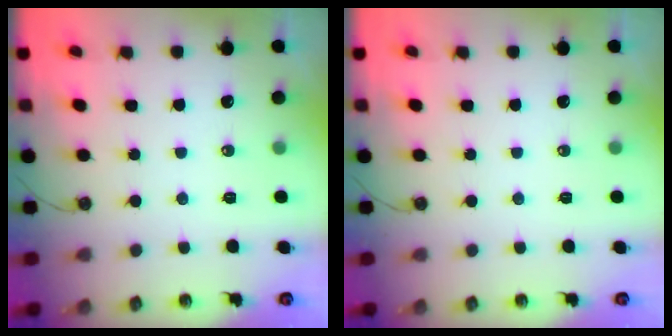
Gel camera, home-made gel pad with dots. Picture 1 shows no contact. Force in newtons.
{"total": 0.0}